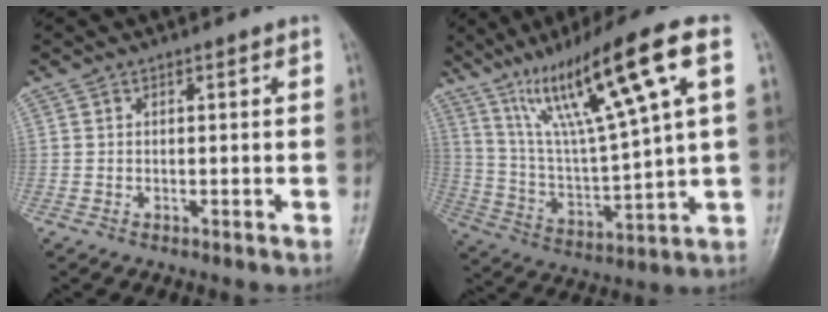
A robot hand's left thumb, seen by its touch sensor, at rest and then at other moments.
{"total": 20.9, "force": [9.5, 2.9, 18.5], "torque": [-0.314, -0.015, 0.173]}